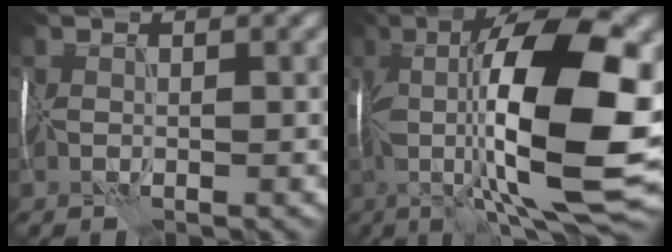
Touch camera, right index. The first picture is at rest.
{"total": 16.7, "force": [0.5, 4.7, 16.0], "torque": [-0.266, 0.010, 0.013]}